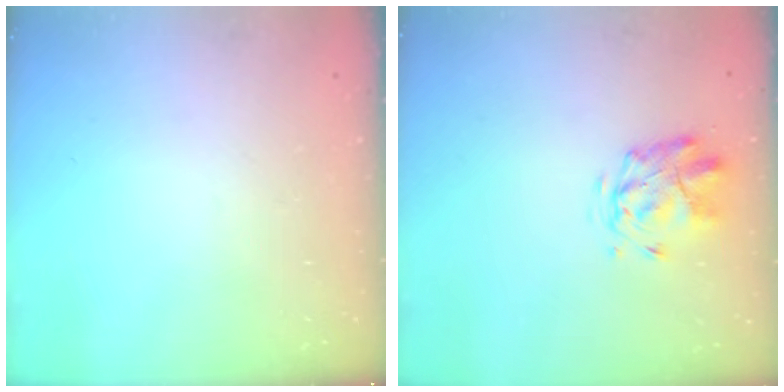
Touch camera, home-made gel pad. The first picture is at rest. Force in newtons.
{"total": 2.9, "press": 2.5, "slide": 1.5}